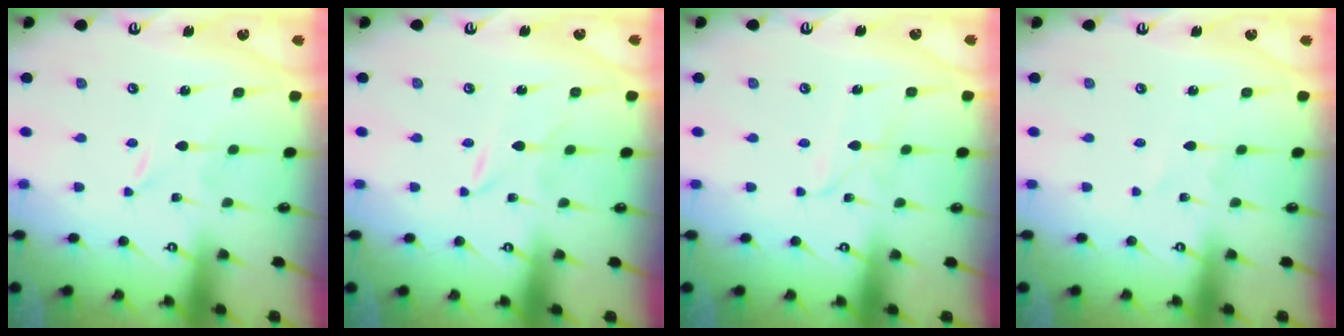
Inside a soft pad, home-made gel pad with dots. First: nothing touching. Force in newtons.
{"total": 1.5, "press": 1.4, "slide": 0.2}
{"total": 4.0, "press": 4.0, "slide": 0.3}
{"total": 1.3, "press": 1.3, "slide": 0.1}